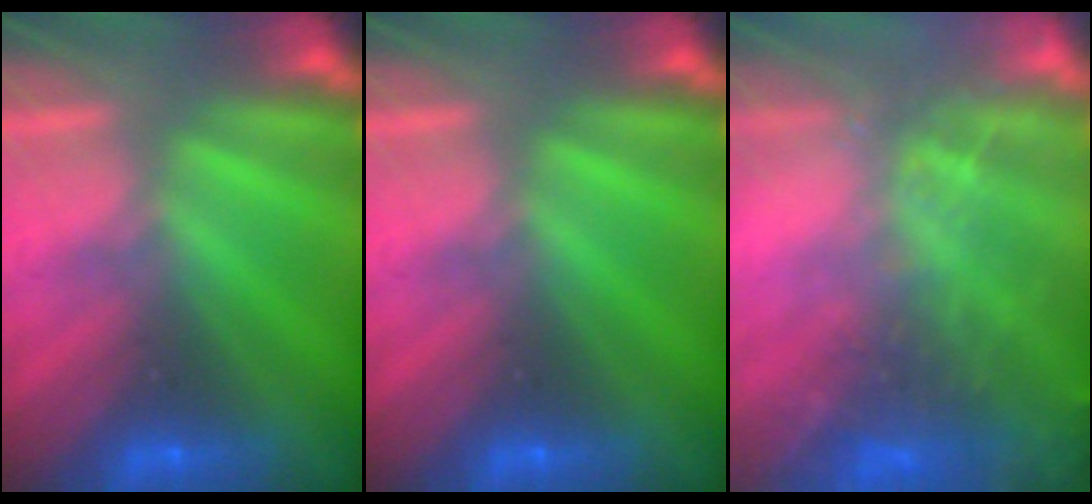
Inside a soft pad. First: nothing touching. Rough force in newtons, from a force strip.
{"total": 0.0}
{"total": 9.4}